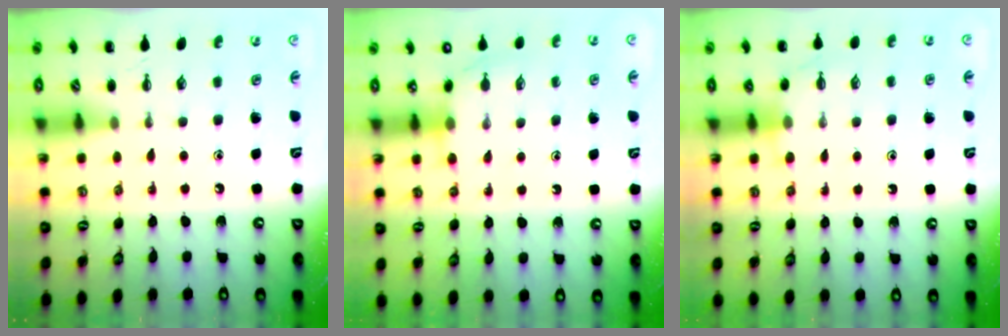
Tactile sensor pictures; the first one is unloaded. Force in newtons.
{"total": 5.3, "press": 5.3, "slide": 0.6}
{"total": 6.3, "press": 6.1, "slide": 1.3}